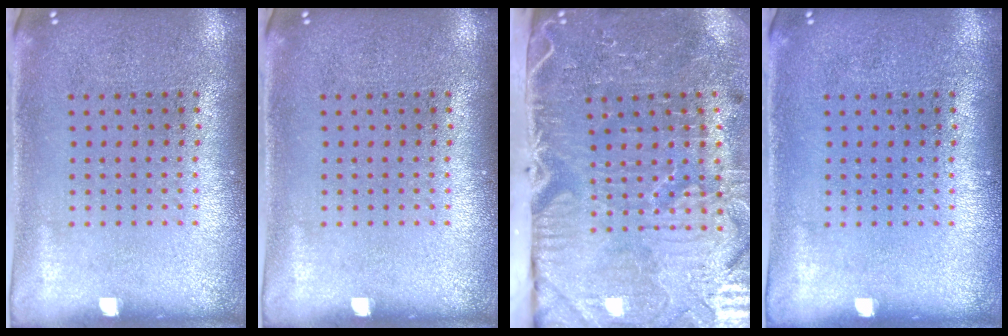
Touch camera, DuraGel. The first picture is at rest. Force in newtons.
{"total": 0.0}
{"total": 5.4, "press": 4.4, "slide": 3.2}
{"total": 0.0}